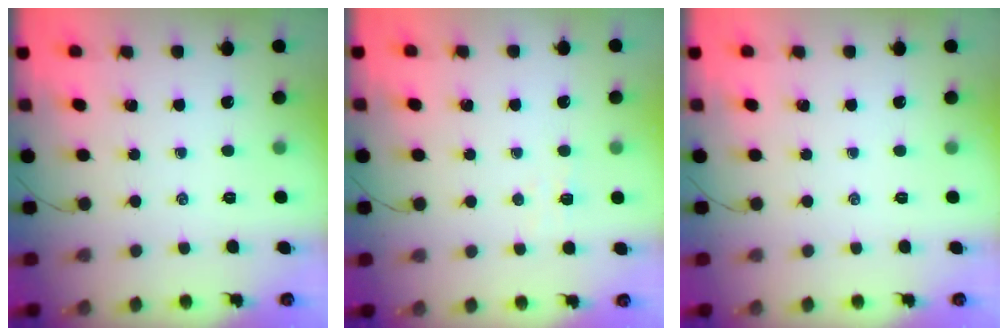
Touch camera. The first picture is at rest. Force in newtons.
{"total": 3.4, "press": 3.3, "slide": 0.9}
{"total": 0.0}